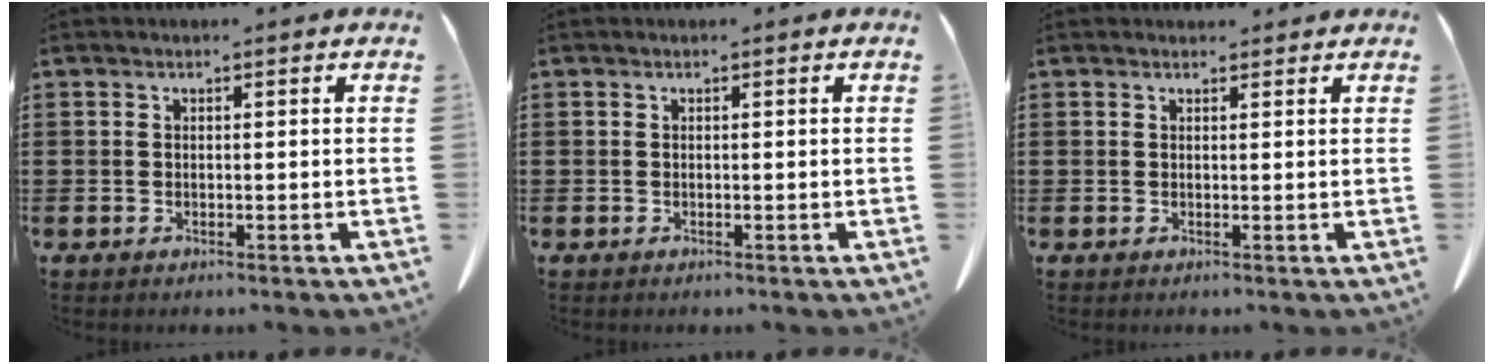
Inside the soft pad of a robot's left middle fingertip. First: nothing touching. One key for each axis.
{"total": 0.0}
{"total": 0.9, "fx": 0.8, "fy": 0.3, "fz": 0.1, "tx": 0.003, "ty": -0.002, "tz": 0.014}